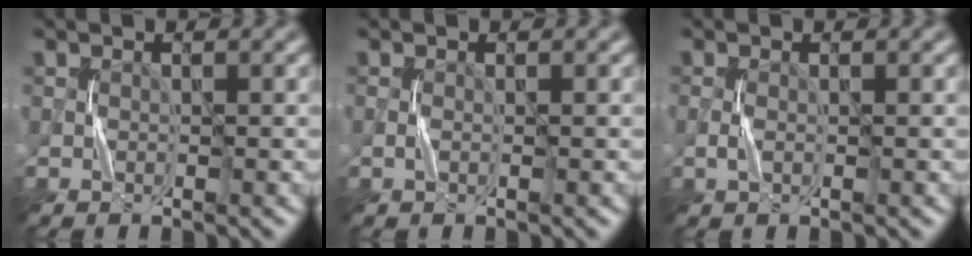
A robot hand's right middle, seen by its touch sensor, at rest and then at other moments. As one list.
[{"total": 0.0}, {"total": 0.7, "force": [-0.3, 0.1, 0.6], "torque": [-0.019, 0.001, -0.007]}]